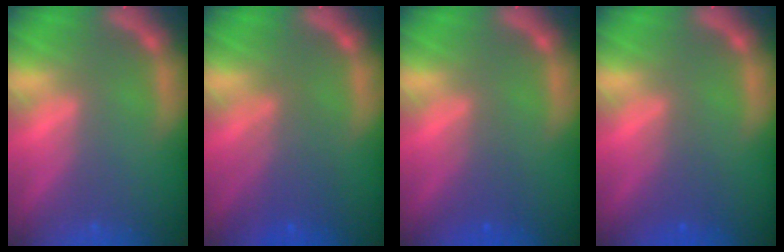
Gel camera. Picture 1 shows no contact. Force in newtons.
{"total": 4.1}
{"total": 1.9}
{"total": 1.9}